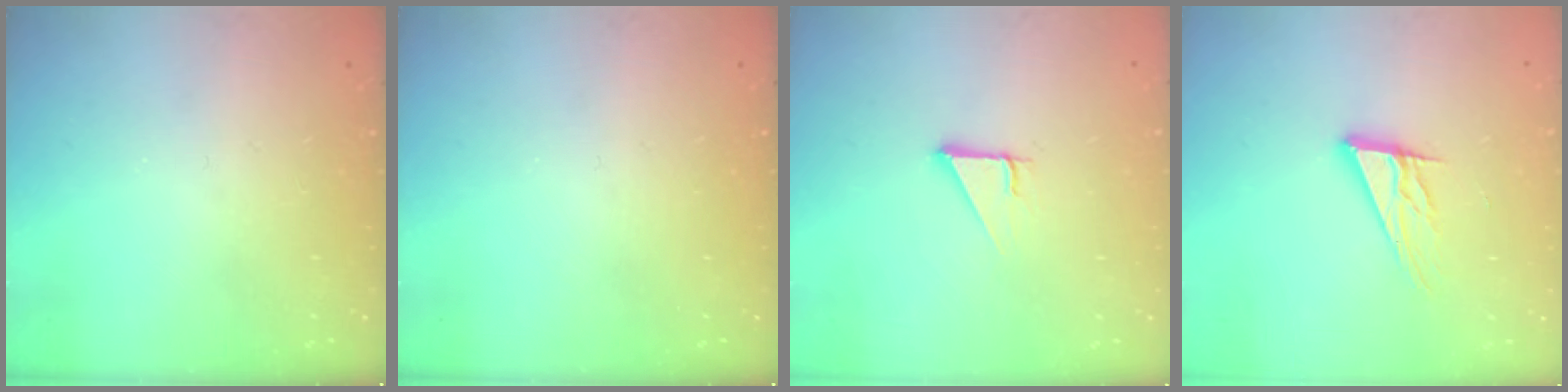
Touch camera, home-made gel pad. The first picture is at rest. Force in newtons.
{"total": 0.0}
{"total": 2.8, "press": 2.8, "slide": 0.0}
{"total": 11.5, "press": 11.4, "slide": 1.9}